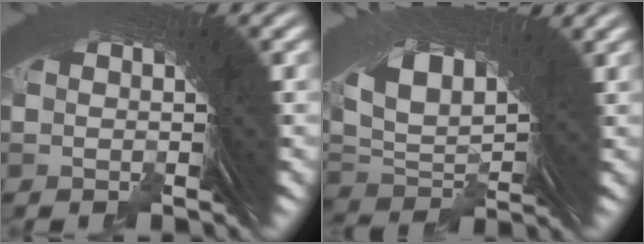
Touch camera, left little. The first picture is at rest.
{"total": 10.0, "force": [4.9, 5.9, 6.4], "torque": [-0.145, -0.005, 0.088]}